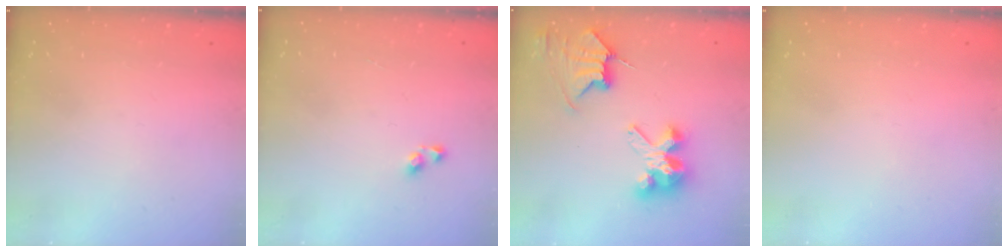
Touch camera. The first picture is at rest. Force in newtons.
{"total": 2.9, "press": 2.9, "slide": 0.2}
{"total": 8.6, "press": 8.5, "slide": 1.1}
{"total": 0.0}